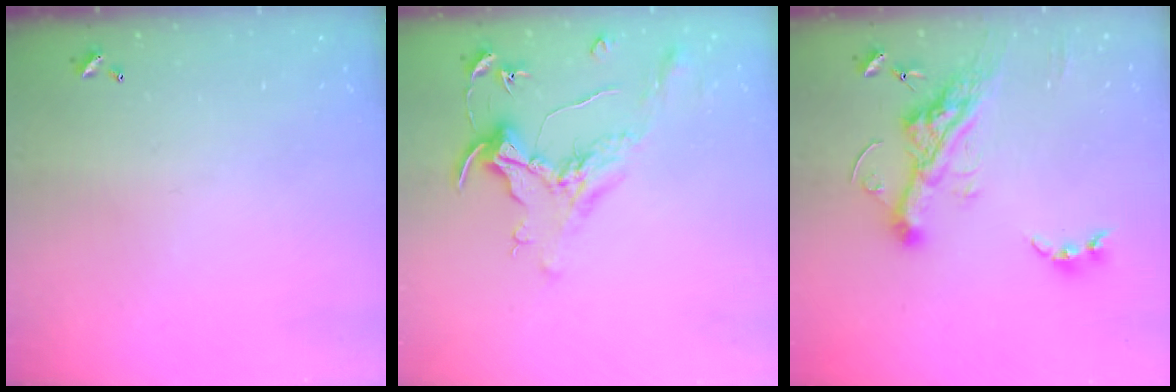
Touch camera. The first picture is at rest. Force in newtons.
{"total": 1.6, "press": 1.4, "slide": 0.7}
{"total": 12.9, "press": 12.8, "slide": 1.9}